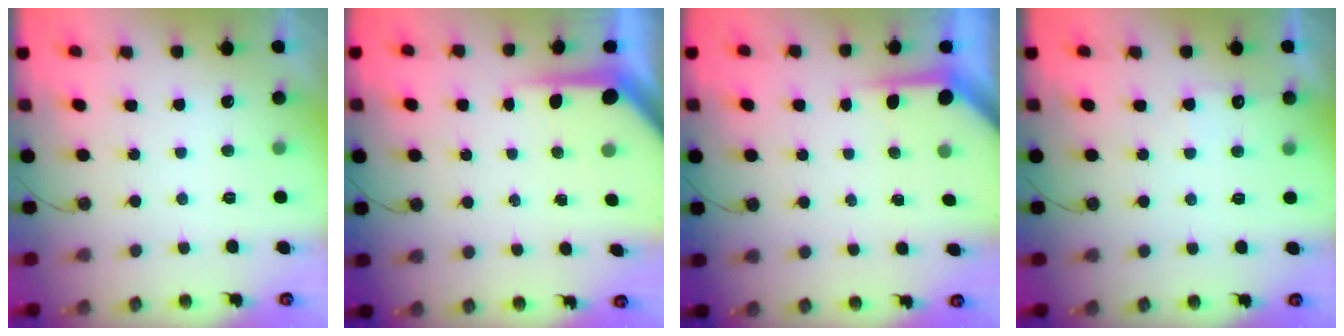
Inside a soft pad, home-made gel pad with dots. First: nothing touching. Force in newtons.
{"total": 6.1, "press": 6.1, "slide": 0.6}
{"total": 4.0, "press": 4.0, "slide": 0.3}
{"total": 5.4, "press": 5.4, "slide": 0.6}